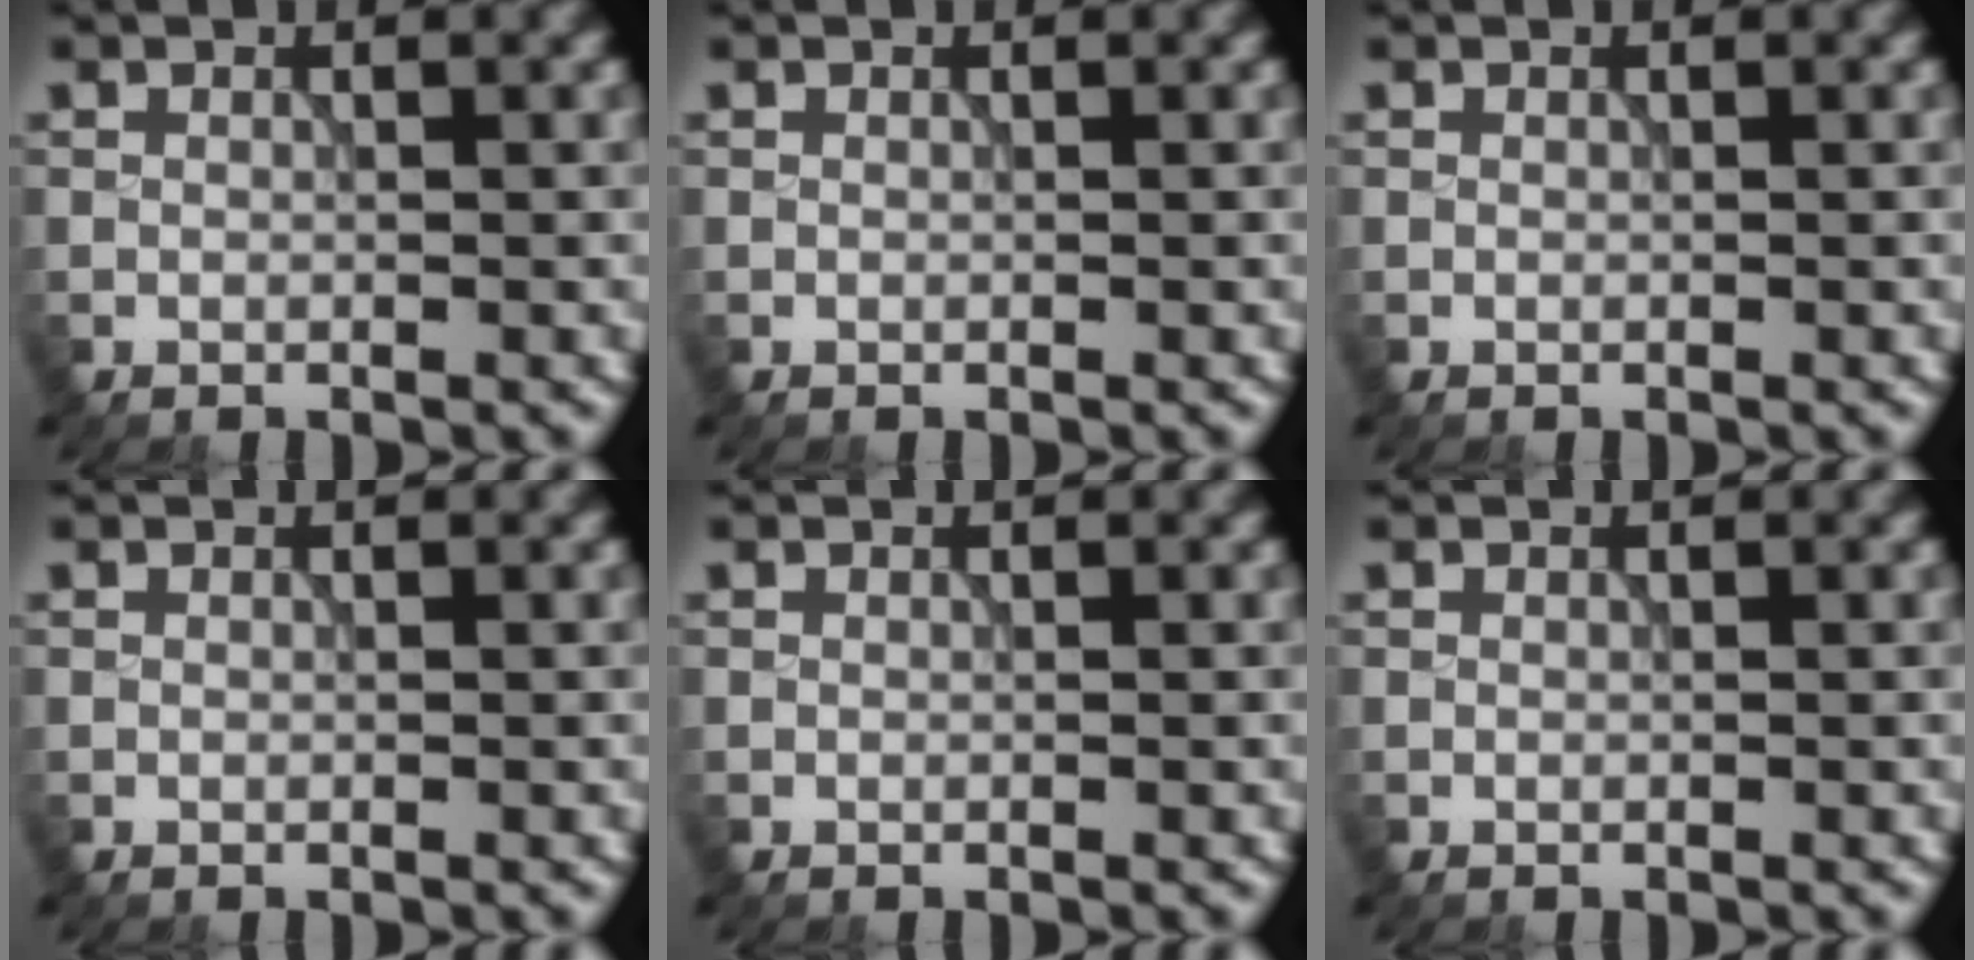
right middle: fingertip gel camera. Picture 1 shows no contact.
{"total": 0.0}
{"total": 0.0}
{"total": 0.0}
{"total": 0.0}
{"total": 0.0}